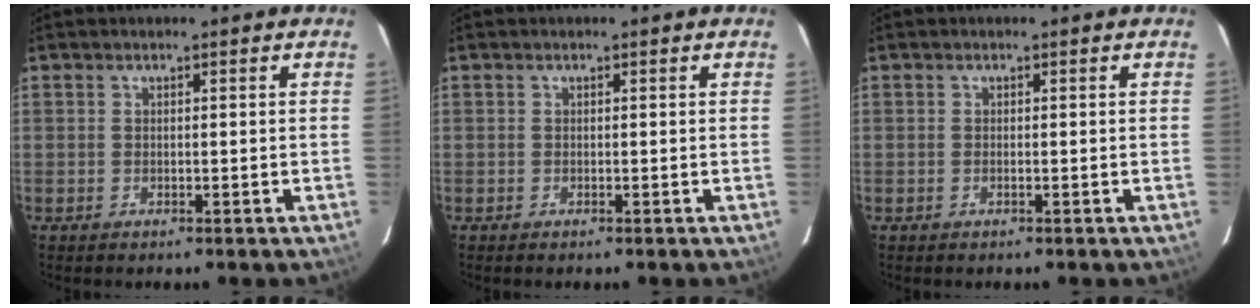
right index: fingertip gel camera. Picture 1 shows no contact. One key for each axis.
{"total": 0.0}
{"total": 0.0}